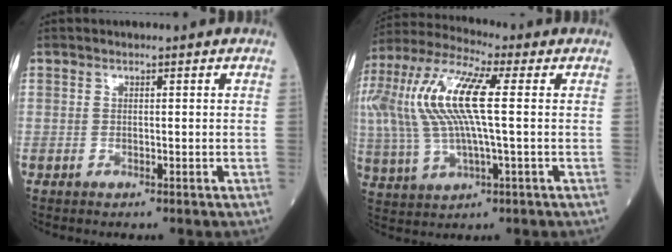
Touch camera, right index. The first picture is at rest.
{"total": 19.0, "force": [2.9, 5.0, 18.1], "torque": [-0.421, 0.023, 0.052]}